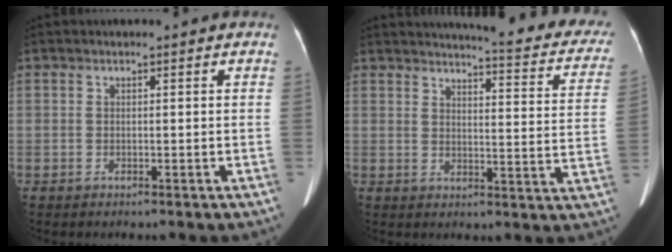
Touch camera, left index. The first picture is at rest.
{"total": 19.1, "force": [17.3, 2.8, 7.8], "torque": [-0.080, -0.061, 0.177]}